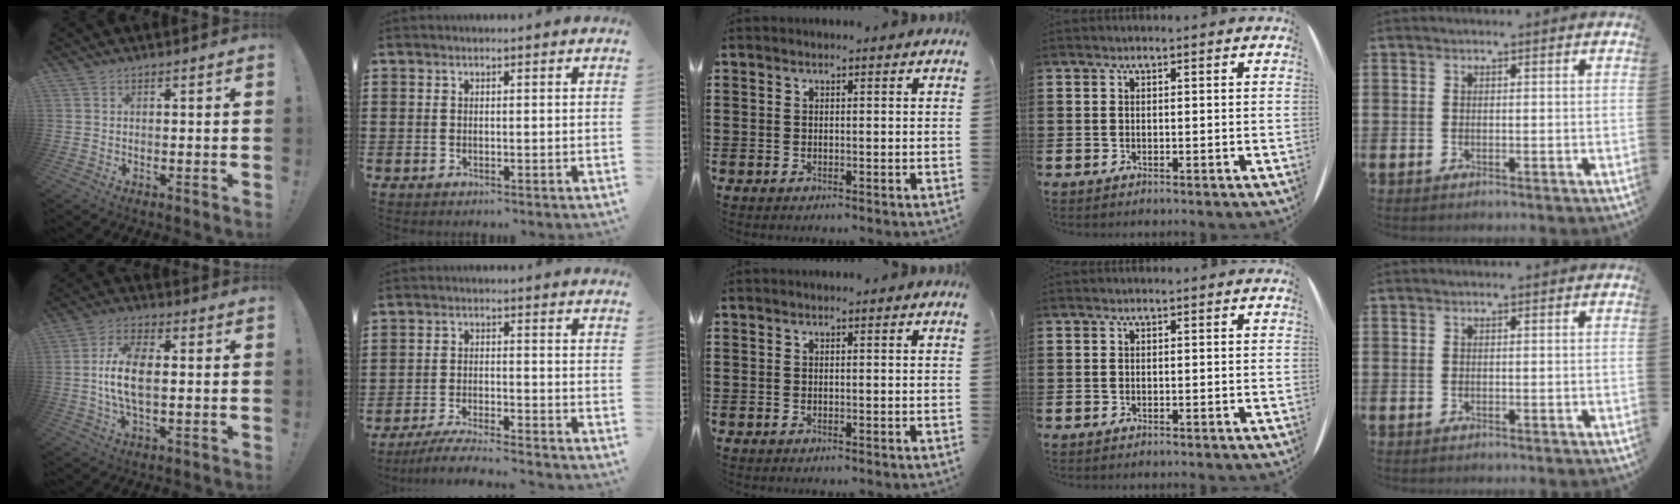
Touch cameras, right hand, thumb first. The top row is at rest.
{"thumb": {"total": 10.6, "force": [-0.1, 5.2, 9.2], "torque": [-0.179, -0.002, -0.005]}, "index": {"total": 4.8, "force": [-4.5, -0.1, 1.5], "torque": [-0.039, -0.011, -0.092]}}